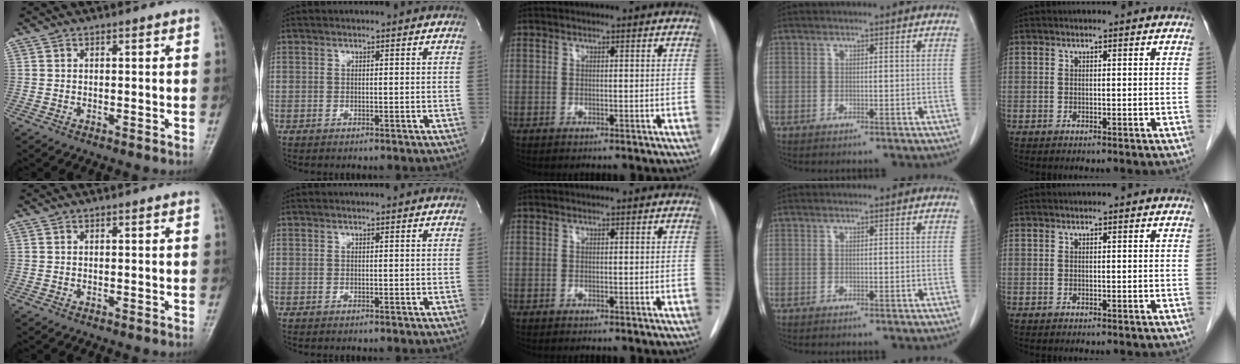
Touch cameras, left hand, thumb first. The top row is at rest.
{}